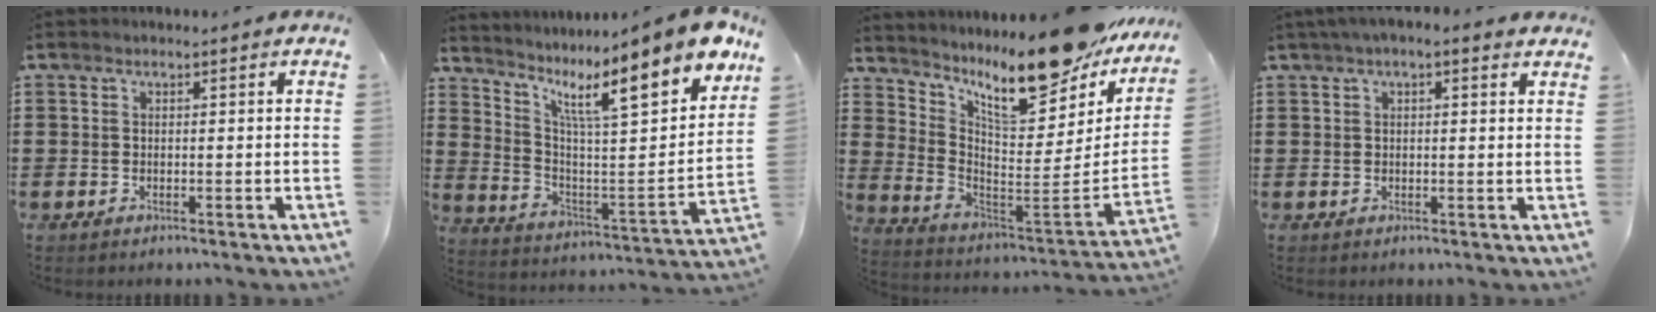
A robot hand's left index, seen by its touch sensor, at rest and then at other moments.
{"total": 12.0, "force": [7.6, 2.5, 9.0], "torque": [-0.157, -0.058, 0.112]}
{"total": 13.8, "force": [10.9, 2.5, 8.1], "torque": [-0.149, -0.090, 0.179]}
{"total": 2.4, "force": [1.4, 0.4, 1.9], "torque": [-0.039, 0.006, 0.025]}